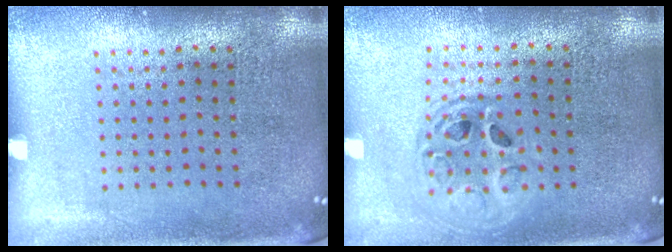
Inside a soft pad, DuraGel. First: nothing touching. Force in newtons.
{"total": 1.4, "press": 1.2, "slide": 0.6}